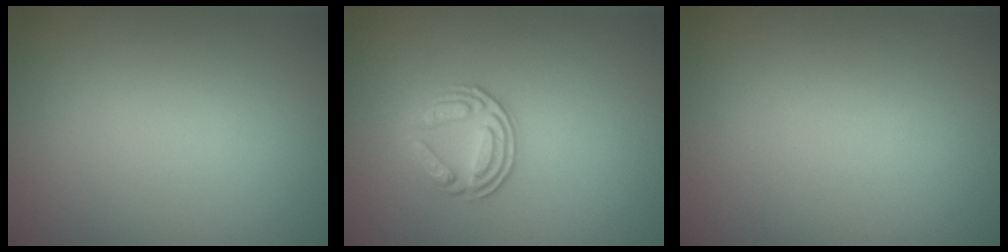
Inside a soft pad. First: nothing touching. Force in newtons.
{"total": 3.0, "press": 2.5, "slide": 1.6}
{"total": 0.0}